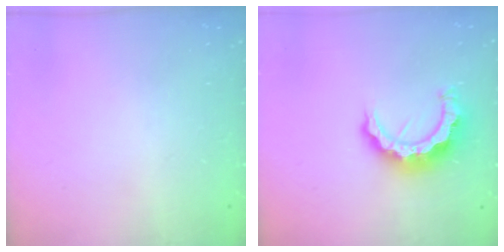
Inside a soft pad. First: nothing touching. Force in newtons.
{"total": 10.3, "press": 10.2, "slide": 1.0}